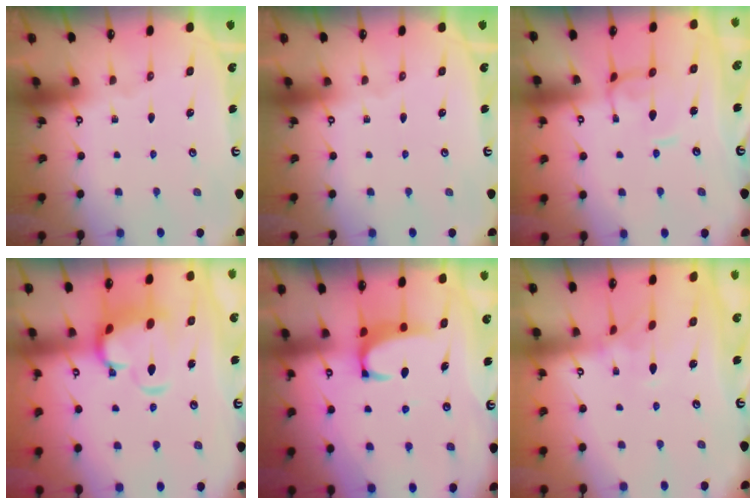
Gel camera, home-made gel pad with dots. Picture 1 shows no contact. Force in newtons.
{"total": 0.0}
{"total": 2.2, "press": 2.1, "slide": 0.6}
{"total": 7.1, "press": 6.9, "slide": 1.8}
{"total": 2.0, "press": 2.0, "slide": 0.3}
{"total": 1.2, "press": 0.8, "slide": 0.9}